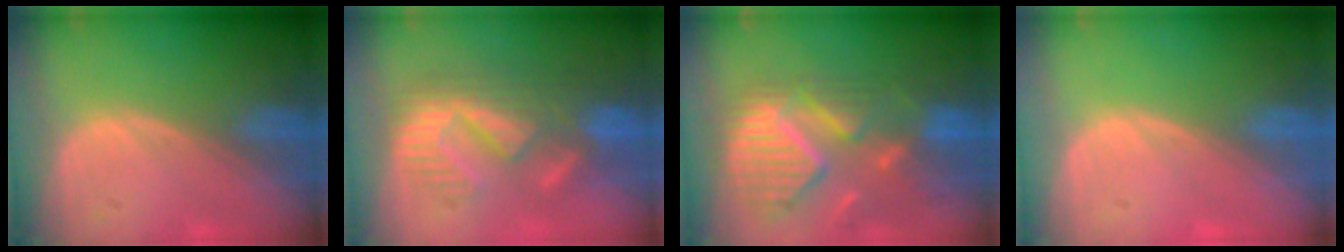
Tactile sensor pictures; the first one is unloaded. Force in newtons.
{"total": 9.1, "press": 8.9, "slide": 1.9}
{"total": 11.9, "press": 10.3, "slide": 5.9}
{"total": 0.0}